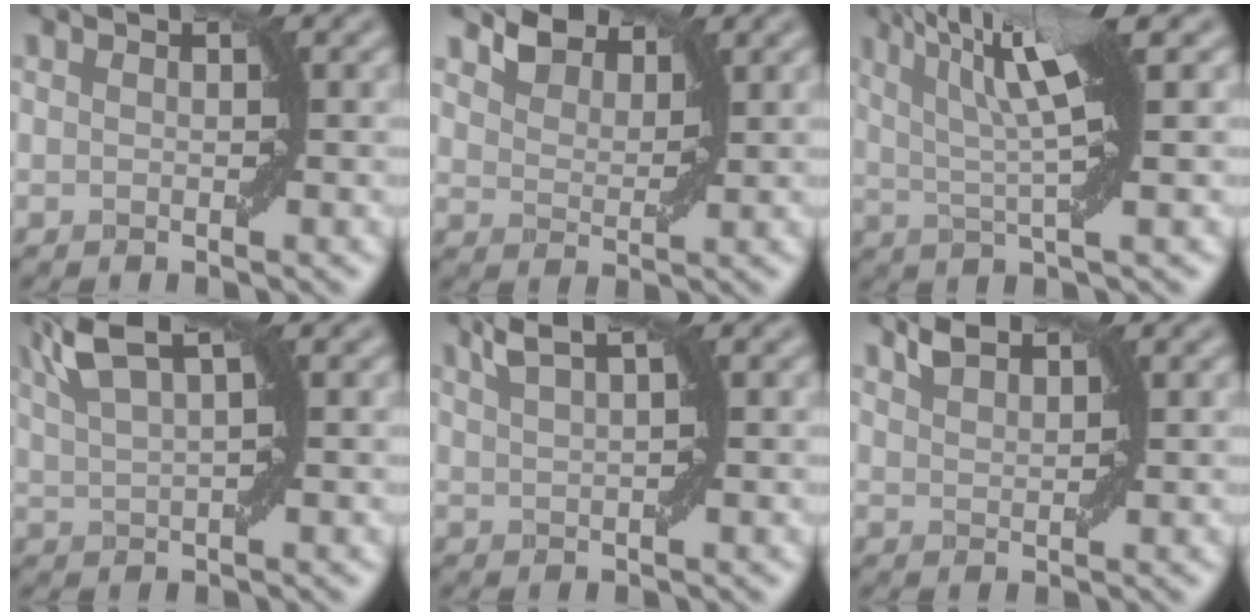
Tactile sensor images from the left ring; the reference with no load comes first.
{"total": 3.2, "force": [2.7, 1.4, 0.9], "torque": [-0.027, 0.002, 0.046]}
{"total": 7.2, "force": [2.5, 1.2, 6.6], "torque": [-0.115, 0.009, 0.043]}
{"total": 5.1, "force": [3.0, 1.3, 3.9], "torque": [-0.082, 0.019, 0.060]}
{"total": 2.7, "force": [1.8, 0.6, 1.9], "torque": [-0.033, 0.011, 0.031]}
{"total": 1.8, "force": [1.7, 0.3, 0.6], "torque": [-0.012, 0.005, 0.035]}